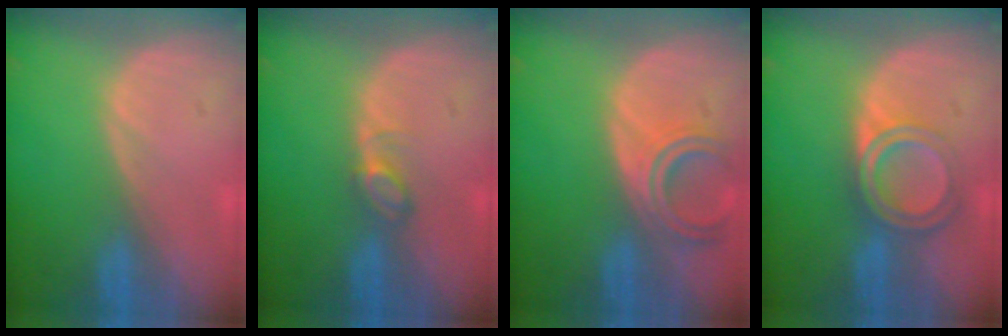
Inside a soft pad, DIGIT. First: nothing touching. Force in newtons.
{"total": 2.5, "press": 2.4, "slide": 0.3}
{"total": 5.7, "press": 5.2, "slide": 2.4}
{"total": 6.3, "press": 5.3, "slide": 3.4}